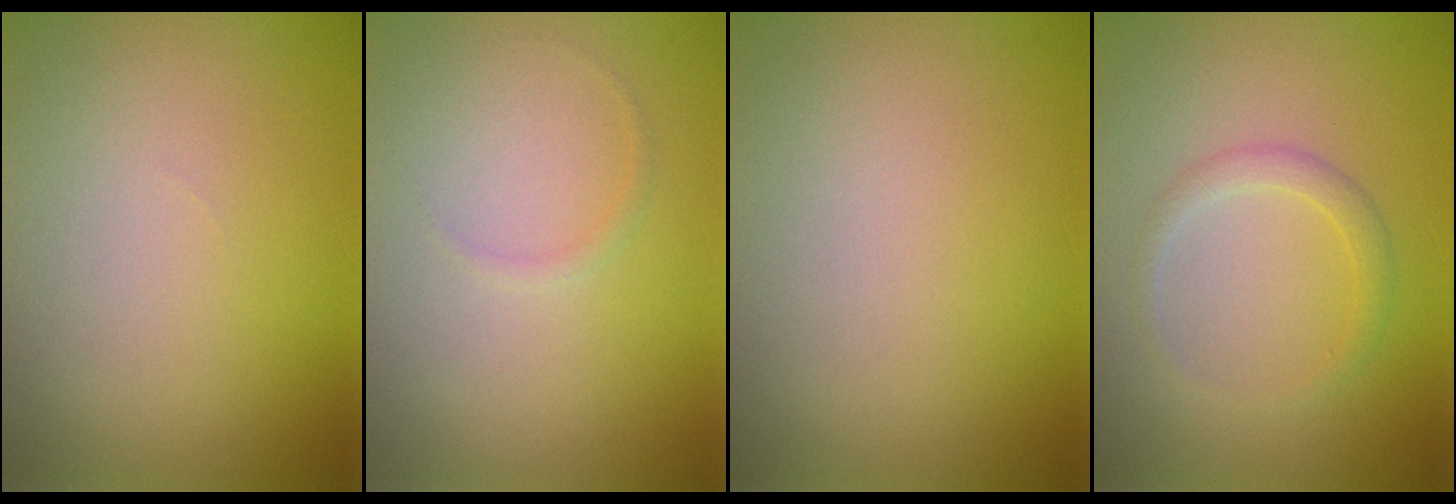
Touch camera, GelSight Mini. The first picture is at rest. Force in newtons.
{"total": 1.2, "press": 1.2, "slide": 0.2}
{"total": 0.0}
{"total": 1.5, "press": 1.5, "slide": 0.0}